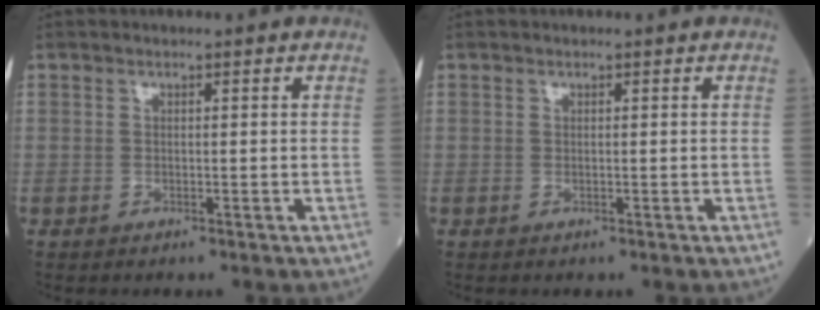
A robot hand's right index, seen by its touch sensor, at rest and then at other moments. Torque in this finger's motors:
{"motor_torque": [0.07, 0.03, 0.03, -0.01]}